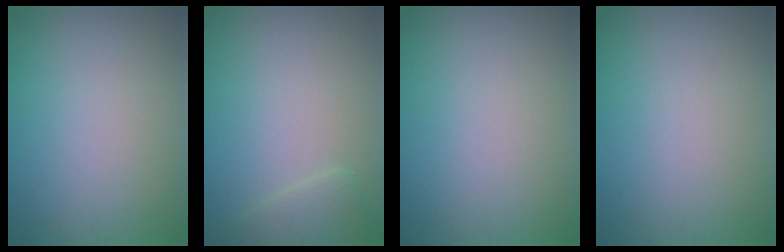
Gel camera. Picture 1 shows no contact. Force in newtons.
{"total": 1.6, "press": 1.6, "slide": 0.2}
{"total": 0.0}
{"total": 0.0}